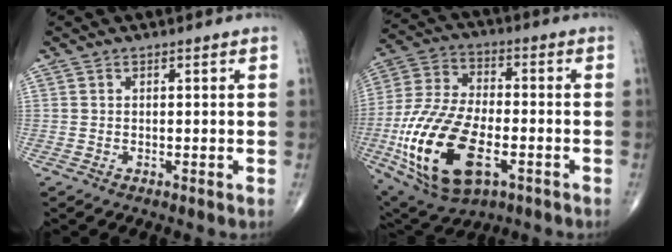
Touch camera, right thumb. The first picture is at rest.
{"total": 22.4, "force": [-6.8, 11.5, 17.9], "torque": [-0.364, 0.010, -0.111]}